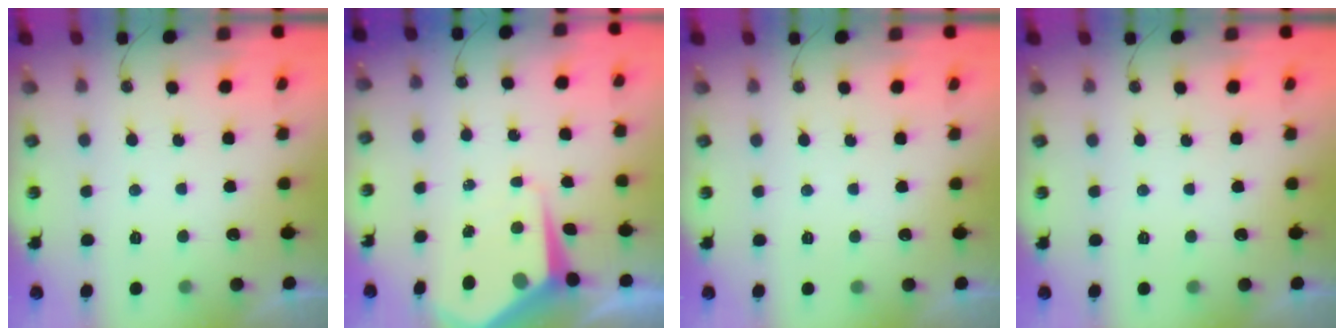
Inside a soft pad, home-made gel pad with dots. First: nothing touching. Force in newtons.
{"total": 8.3, "press": 8.3, "slide": 0.4}
{"total": 0.0}
{"total": 0.0}